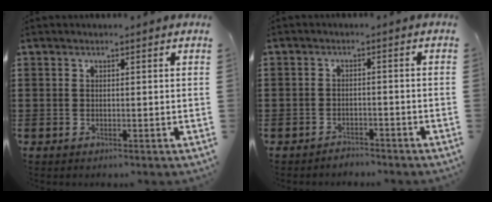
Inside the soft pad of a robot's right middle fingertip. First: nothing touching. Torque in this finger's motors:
{"motor_torque": [0.70, 0.31, -1.05, -0.16]}